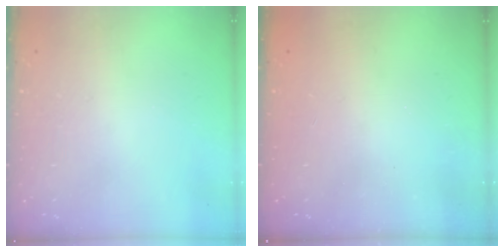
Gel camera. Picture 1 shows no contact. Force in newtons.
{"total": 2.5, "press": 2.4, "slide": 0.8}